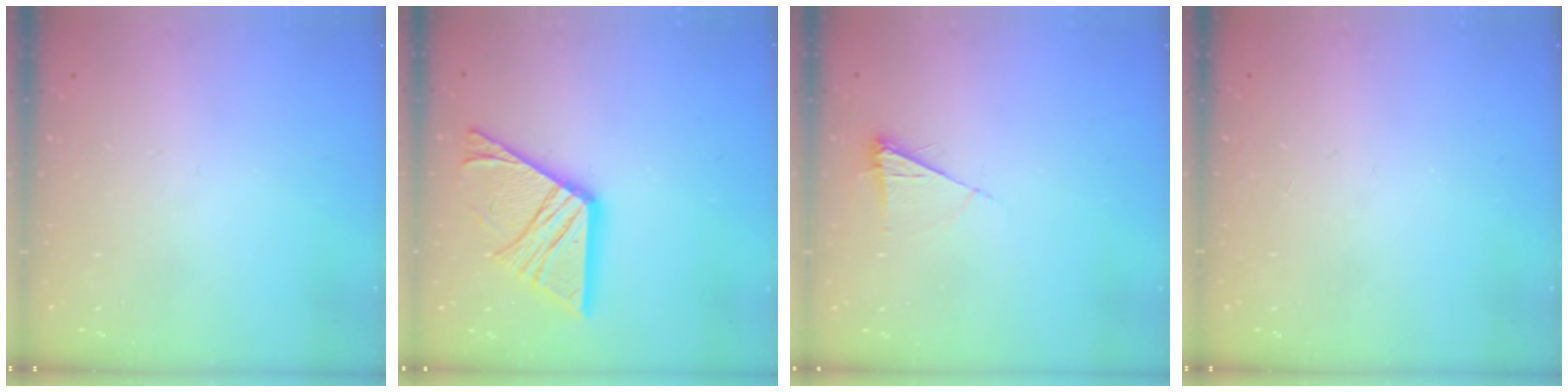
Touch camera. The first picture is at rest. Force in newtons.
{"total": 17.2, "press": 17.1, "slide": 1.7}
{"total": 5.4, "press": 5.4, "slide": 0.7}
{"total": 0.0}